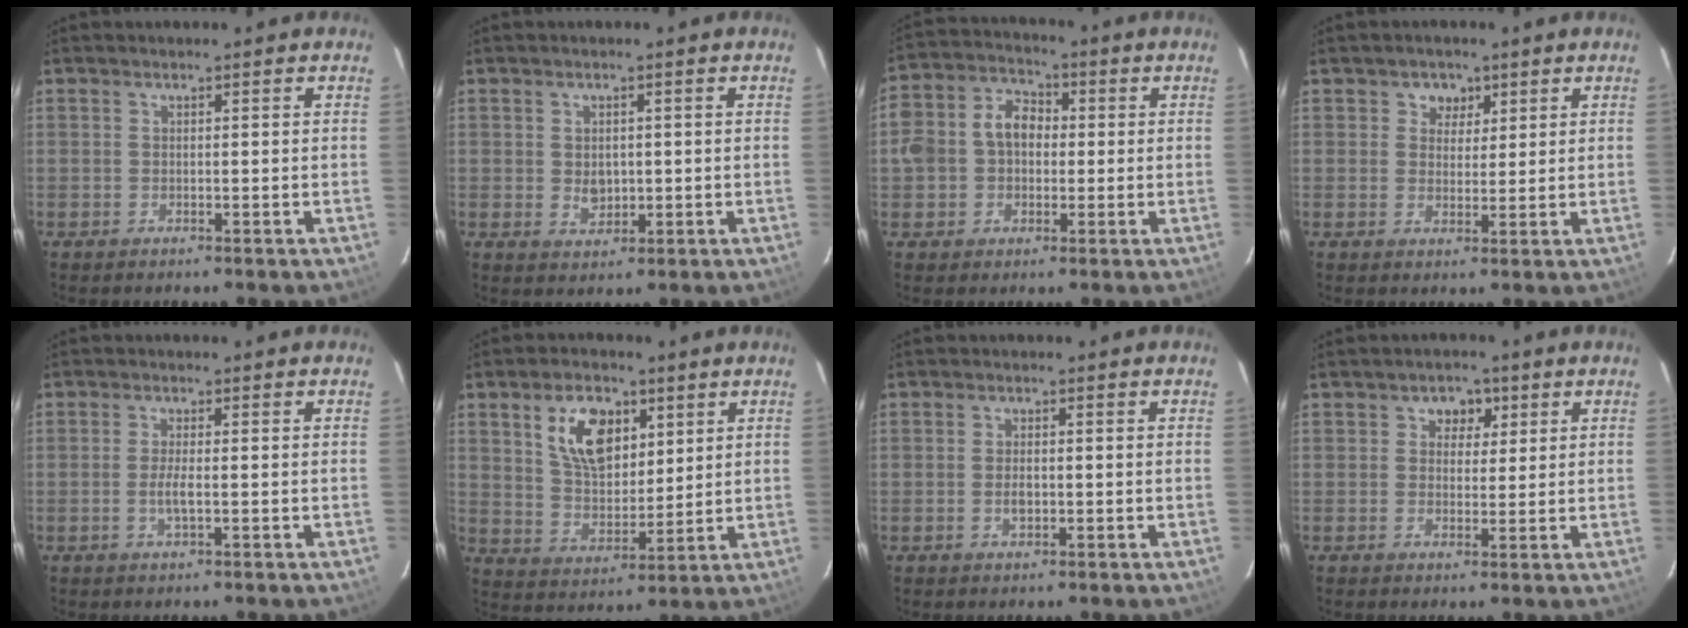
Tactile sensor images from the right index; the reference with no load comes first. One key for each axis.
{"total": 3.3, "fx": -0.1, "fy": 2.6, "fz": 2.0, "tx": -0.033, "ty": -0.001, "tz": 0.004}
{"total": 9.8, "fx": -0.3, "fy": 8.0, "fz": 5.6, "tx": -0.130, "ty": 0.034, "tz": -0.007}
{"total": 3.6, "fx": 1.7, "fy": 3.1, "fz": 0.6, "tx": 0.005, "ty": 0.007, "tz": 0.027}
{"total": 2.6, "fx": -0.6, "fy": 0.4, "fz": 2.5, "tx": -0.047, "ty": -0.006, "tz": -0.011}
{"total": 11.6, "fx": 5.0, "fy": 6.9, "fz": 7.9, "tx": -0.141, "ty": 0.016, "tz": 0.099}
{"total": 2.2, "fx": -0.5, "fy": 1.2, "fz": 1.8, "tx": -0.034, "ty": 0.000, "tz": -0.007}
{"total": 3.8, "fx": 1.5, "fy": 3.3, "fz": 1.3, "tx": -0.006, "ty": 0.008, "tz": 0.023}